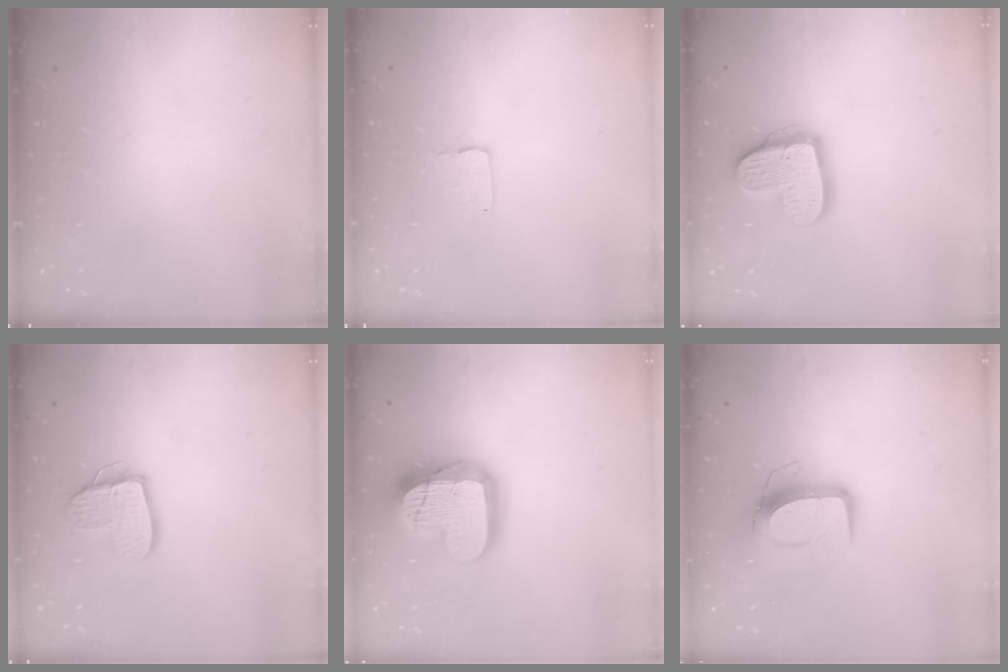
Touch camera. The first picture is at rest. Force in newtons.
{"total": 1.3, "press": 1.2, "slide": 0.1}
{"total": 16.6, "press": 16.6, "slide": 1.4}
{"total": 11.8, "press": 11.7, "slide": 1.2}
{"total": 19.8, "press": 19.8, "slide": 1.5}
{"total": 10.2, "press": 10.2, "slide": 0.6}